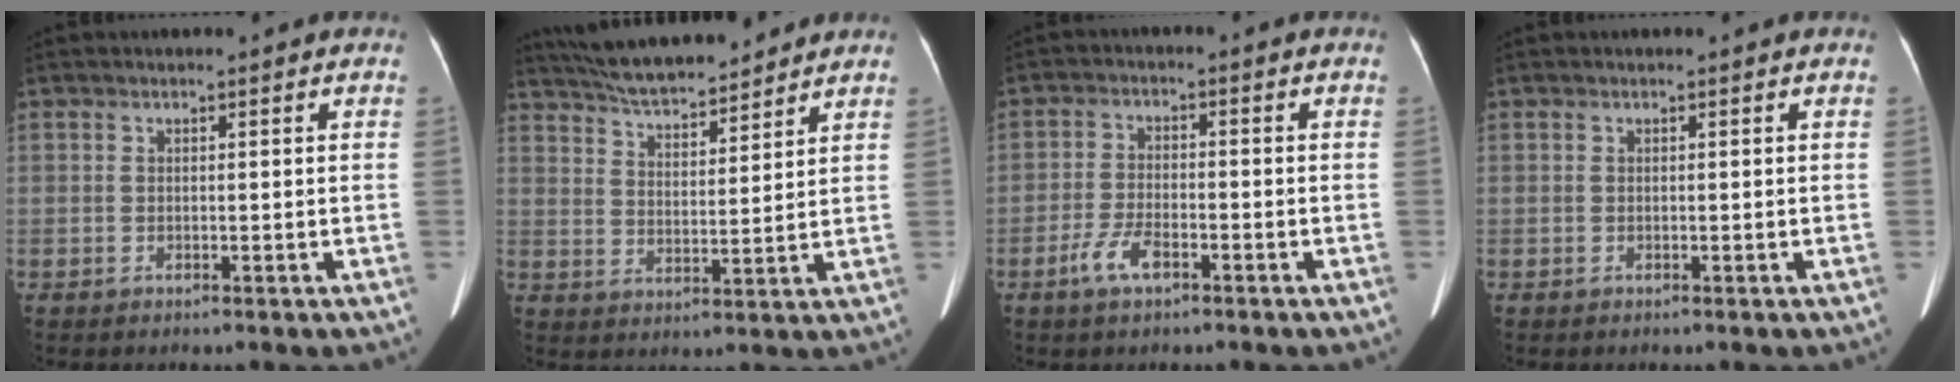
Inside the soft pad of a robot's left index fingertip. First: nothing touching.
{"total": 11.8, "force": [10.7, 2.3, 4.4], "torque": [-0.076, 0.018, 0.177]}
{"total": 4.9, "force": [-4.0, 1.2, 2.5], "torque": [-0.059, -0.005, -0.076]}
{"total": 0.0}